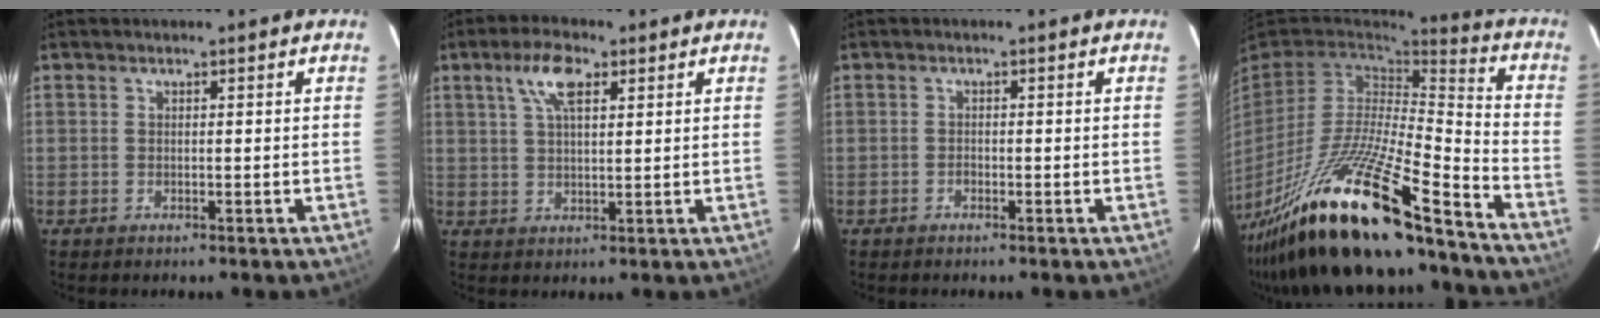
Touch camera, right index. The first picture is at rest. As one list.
[{"total": 6.3, "force": [3.0, 2.5, 5.0], "torque": [-0.094, 0.014, 0.055]}, {"total": 0.7, "force": [-0.5, 0.4, 0.1], "torque": [-0.003, 0.002, -0.010]}, {"total": 27.1, "force": [-19.8, 3.8, 18.1], "torque": [-0.338, -0.054, -0.343]}]